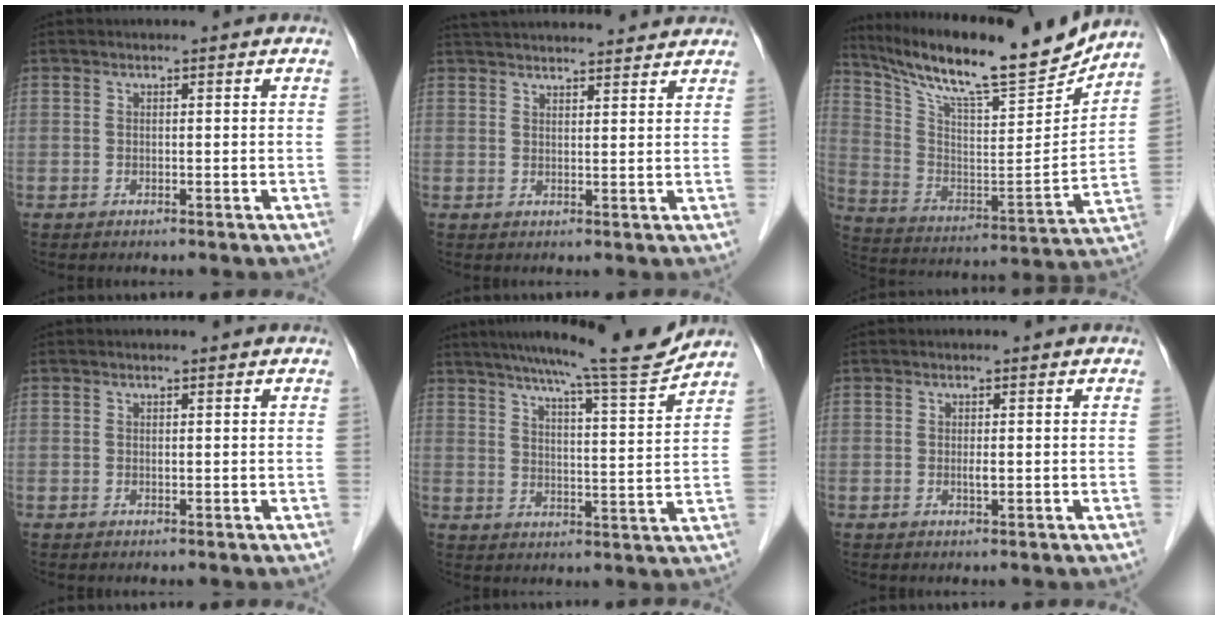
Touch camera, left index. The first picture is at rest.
{"total": 15.3, "force": [14.4, 1.9, 4.7], "torque": [-0.076, 0.043, 0.204]}
{"total": 21.3, "force": [18.9, 1.5, 9.7], "torque": [-0.185, -0.032, 0.307]}
{"total": 0.0}
{"total": 13.5, "force": [12.3, -1.2, 5.5], "torque": [-0.091, -0.023, 0.172]}
{"total": 0.8, "force": [0.0, 0.1, 0.8], "torque": [-0.015, -0.004, -0.002]}